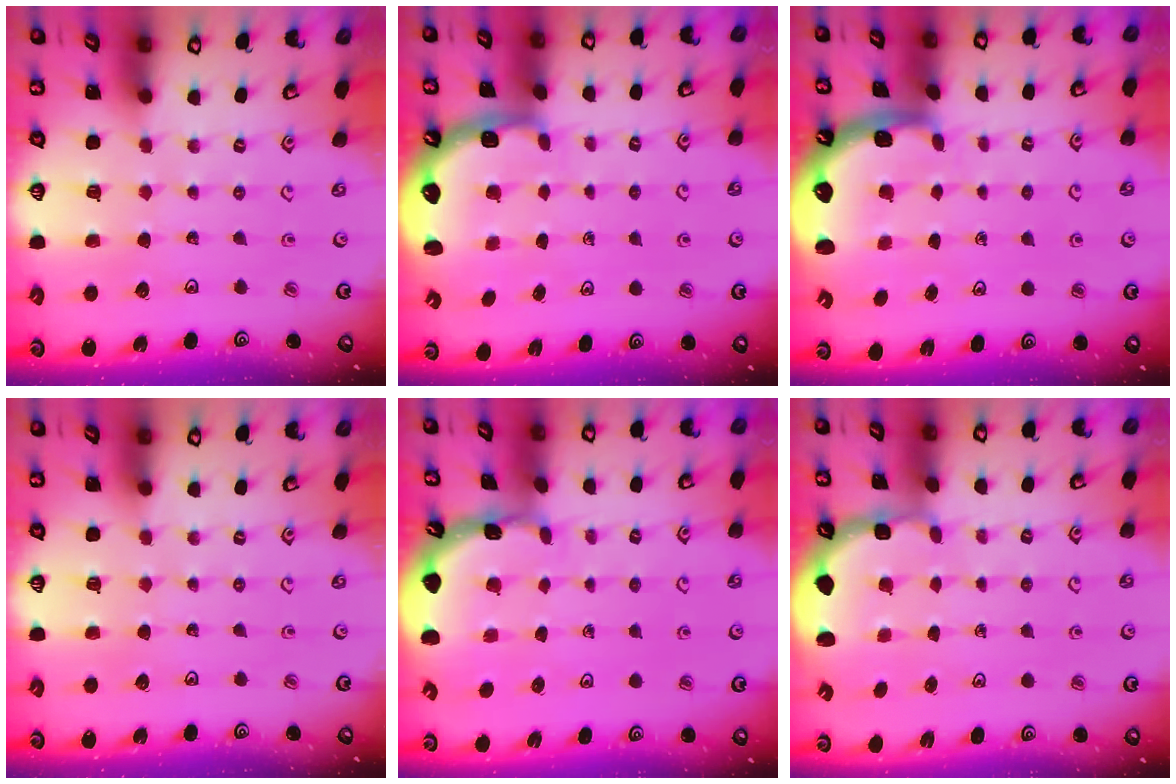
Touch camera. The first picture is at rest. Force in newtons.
{"total": 2.9, "press": 2.4, "slide": 1.6}
{"total": 1.6, "press": 1.4, "slide": 0.6}
{"total": 0.0}
{"total": 1.8, "press": 1.8, "slide": 0.1}
{"total": 2.6, "press": 1.9, "slide": 1.8}